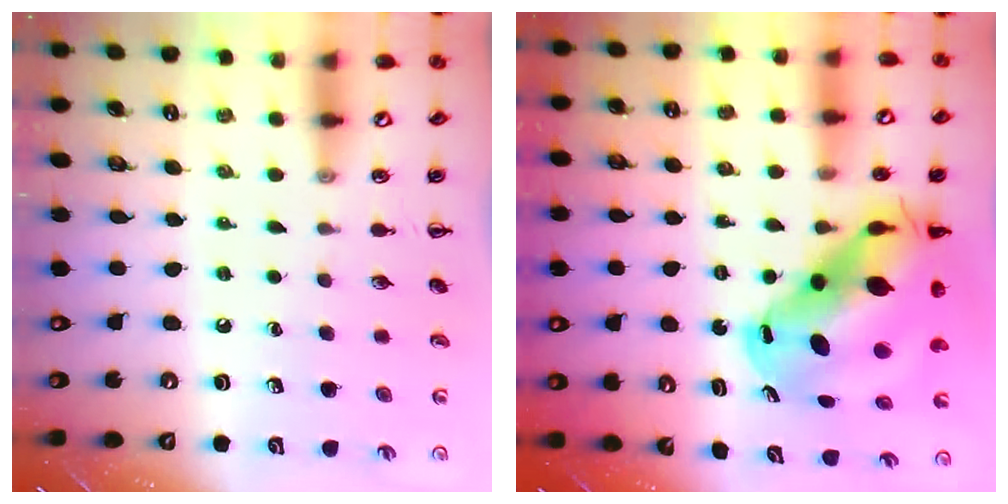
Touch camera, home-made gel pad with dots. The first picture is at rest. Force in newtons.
{"total": 17.3, "press": 16.7, "slide": 4.7}